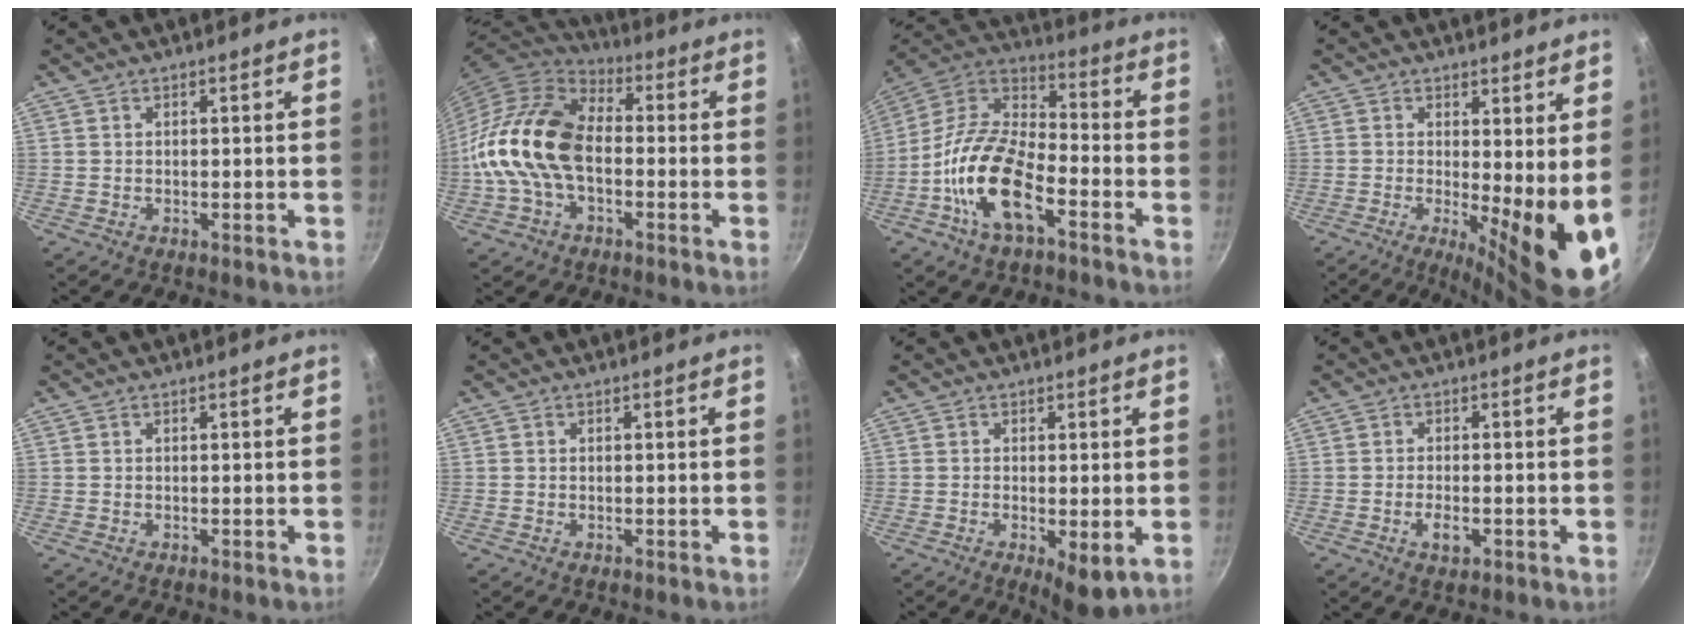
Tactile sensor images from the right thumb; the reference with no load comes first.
{"total": 16.9, "force": [-2.2, 11.0, 12.7], "torque": [-0.219, 0.037, -0.055]}
{"total": 17.5, "force": [-7.2, 8.2, 13.8], "torque": [-0.248, 0.051, -0.155]}
{"total": 10.9, "force": [-0.2, 2.5, 10.6], "torque": [-0.134, -0.022, -0.001]}
{"total": 0.0}
{"total": 0.0}
{"total": 5.7, "force": [-1.1, 2.1, 5.1], "torque": [-0.071, -0.012, -0.008]}
{"total": 3.2, "force": [-1.2, 1.4, 2.6], "torque": [-0.048, 0.005, -0.022]}